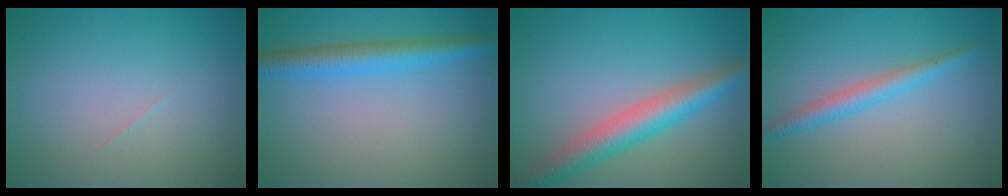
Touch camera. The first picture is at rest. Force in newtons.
{"total": 3.7, "press": 3.7, "slide": 0.1}
{"total": 5.2, "press": 5.2, "slide": 0.1}
{"total": 2.4, "press": 2.4, "slide": 0.1}